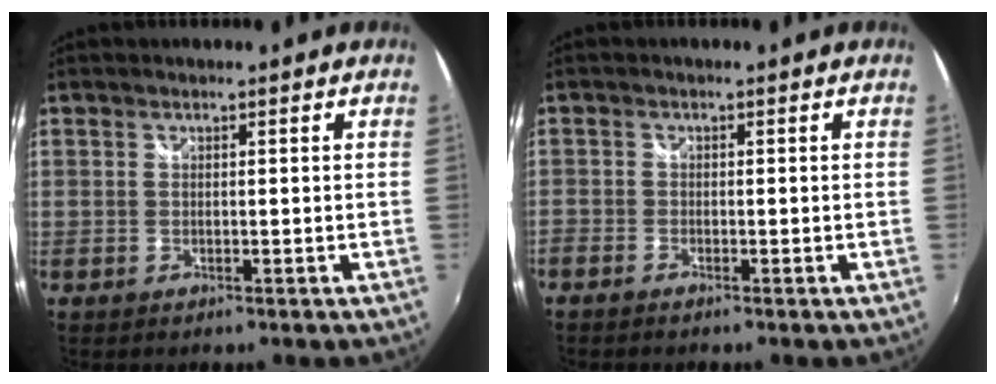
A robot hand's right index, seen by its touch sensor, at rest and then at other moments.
{"total": 1.5, "force": [-1.3, 0.6, 0.4], "torque": [-0.017, -0.004, -0.030]}